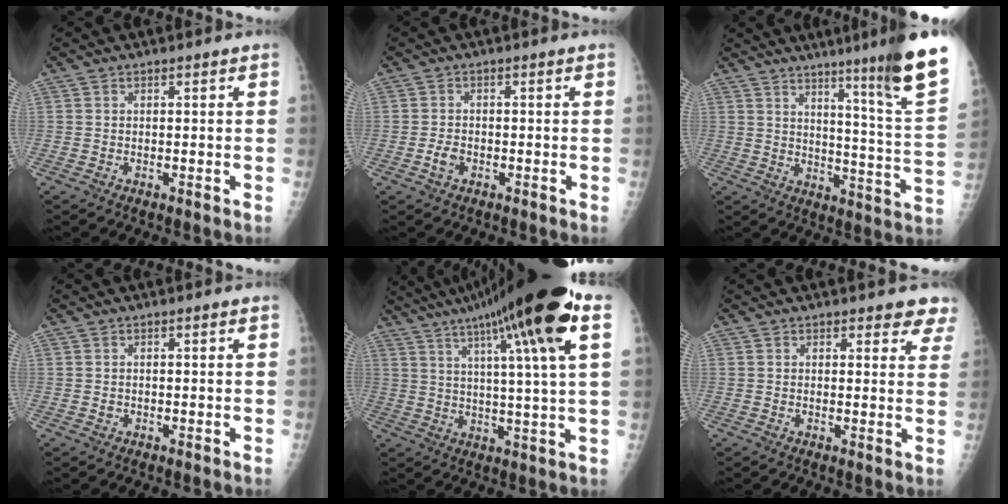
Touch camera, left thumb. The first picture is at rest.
{"total": 2.2, "force": [-0.9, 1.4, 1.4], "torque": [-0.027, 0.009, -0.018]}
{"total": 18.7, "force": [12.3, -0.1, 14.1], "torque": [-0.173, -0.091, 0.169]}
{"total": 0.6, "force": [0.0, 0.4, 0.4], "torque": [-0.006, 0.003, 0.003]}
{"total": 23.0, "force": [11.5, 1.9, 19.8], "torque": [-0.312, 0.001, 0.170]}
{"total": 5.6, "force": [4.6, 2.0, 2.3], "torque": [0.012, -0.020, 0.040]}